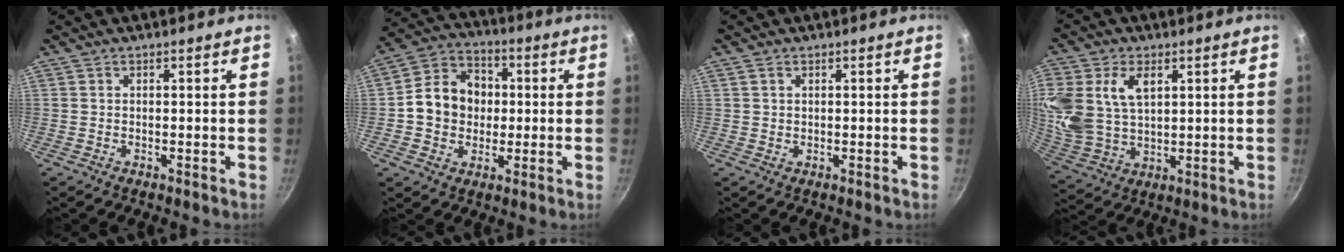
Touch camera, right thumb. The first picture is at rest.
{"total": 12.3, "force": [0.2, 10.4, 6.6], "torque": [-0.084, 0.019, -0.012]}
{"total": 1.0, "force": [0.5, 0.7, 0.5], "torque": [-0.006, 0.000, 0.010]}
{"total": 16.4, "force": [5.2, 10.9, 11.1], "torque": [-0.243, -0.008, 0.110]}